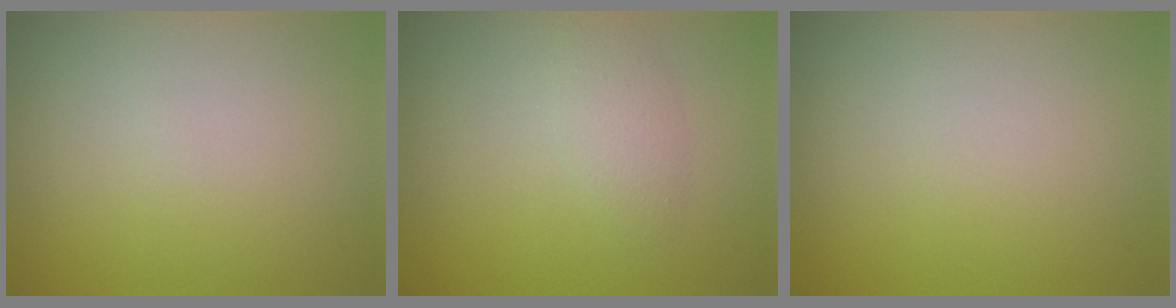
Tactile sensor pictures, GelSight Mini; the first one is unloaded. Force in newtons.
{"total": 1.8, "press": 1.8, "slide": 0.1}
{"total": 0.0}